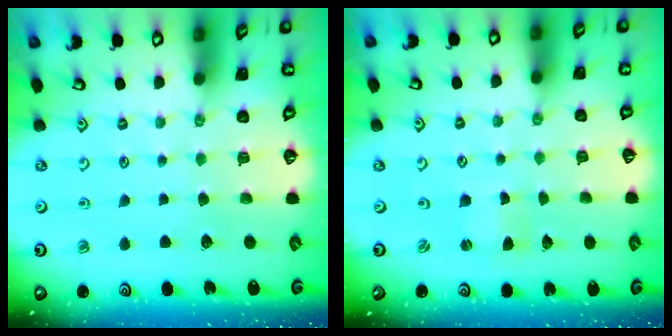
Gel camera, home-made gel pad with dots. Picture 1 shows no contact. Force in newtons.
{"total": 0.9, "press": 0.8, "slide": 0.1}